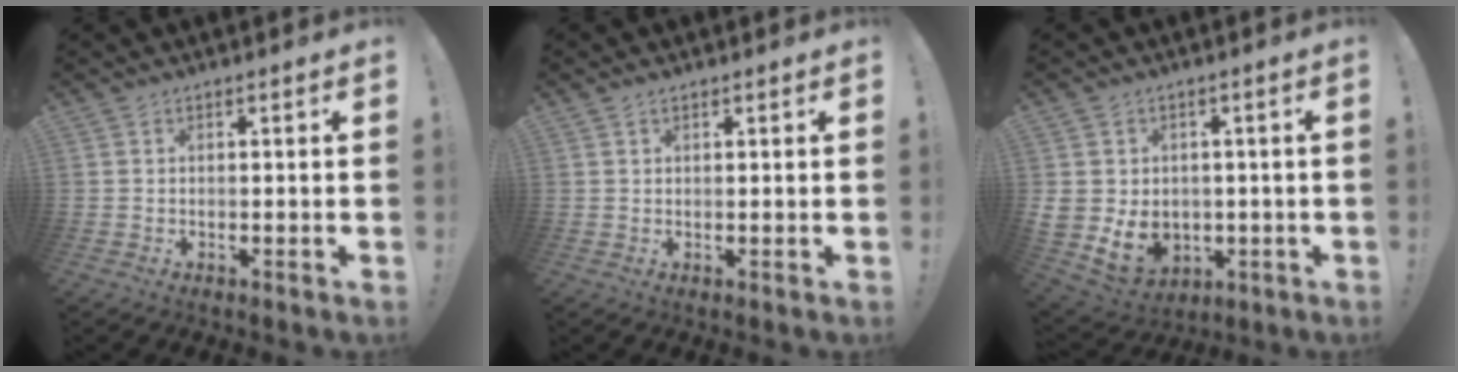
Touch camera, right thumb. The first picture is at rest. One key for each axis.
{"total": 1.0, "fx": 0.7, "fy": 0.6, "fz": 0.2, "tx": 0.004, "ty": -0.002, "tz": 0.013}
{"total": 10.3, "fx": -0.4, "fy": 8.9, "fz": 5.2, "tx": -0.115, "ty": -0.011, "tz": -0.002}